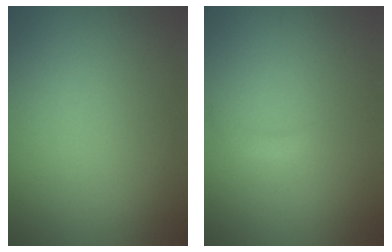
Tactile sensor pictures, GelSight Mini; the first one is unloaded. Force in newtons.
{"total": 0.8, "press": 0.8, "slide": 0.1}